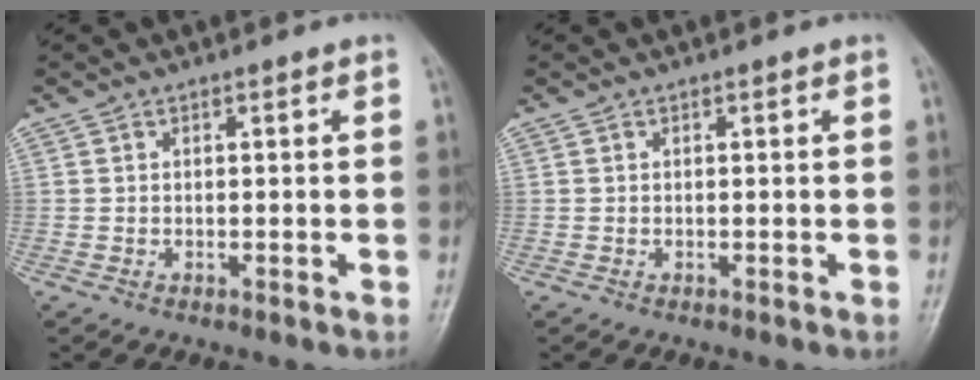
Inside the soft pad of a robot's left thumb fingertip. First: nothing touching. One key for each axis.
{"total": 0.0}